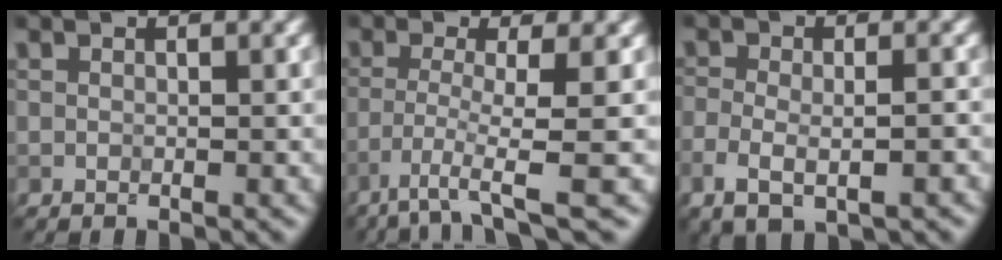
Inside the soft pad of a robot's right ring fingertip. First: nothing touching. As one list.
[{"total": 4.2, "force": [-2.0, 0.3, 3.7], "torque": [-0.069, -0.006, -0.045]}, {"total": 4.5, "force": [-2.0, 2.2, 3.4], "torque": [-0.055, -0.003, -0.025]}]